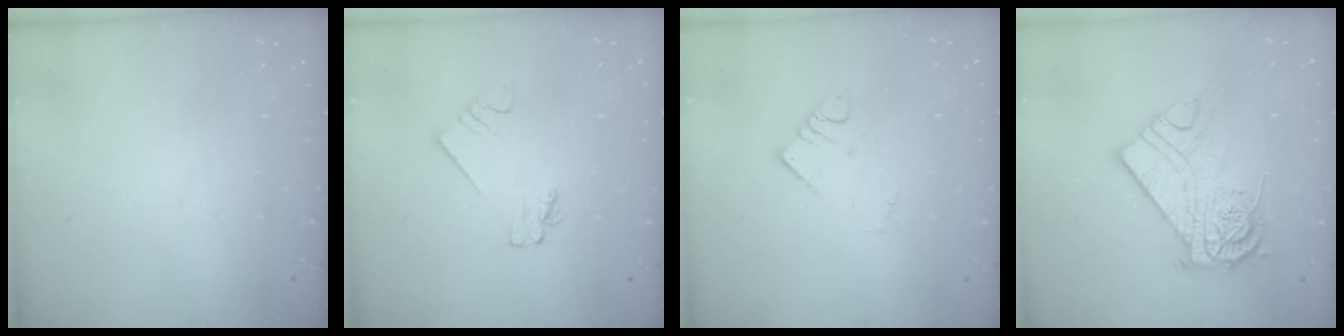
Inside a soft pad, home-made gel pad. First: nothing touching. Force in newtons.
{"total": 2.0, "press": 2.0, "slide": 0.1}
{"total": 3.2, "press": 3.2, "slide": 0.1}
{"total": 14.0, "press": 13.9, "slide": 1.4}